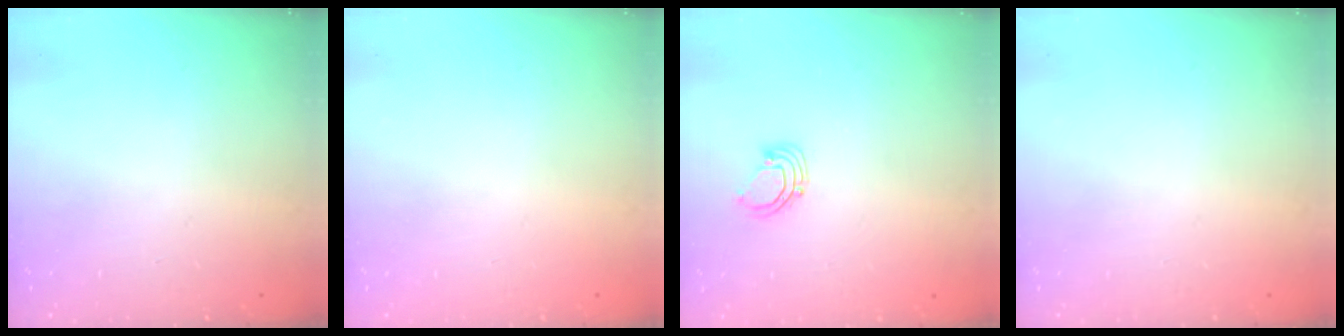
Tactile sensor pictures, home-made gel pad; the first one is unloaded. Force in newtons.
{"total": 0.0}
{"total": 2.9, "press": 2.9, "slide": 0.3}
{"total": 0.0}